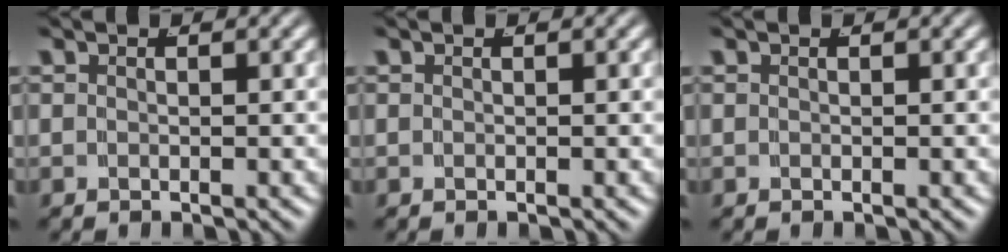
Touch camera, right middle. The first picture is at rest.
{"total": 0.0}
{"total": 0.0}